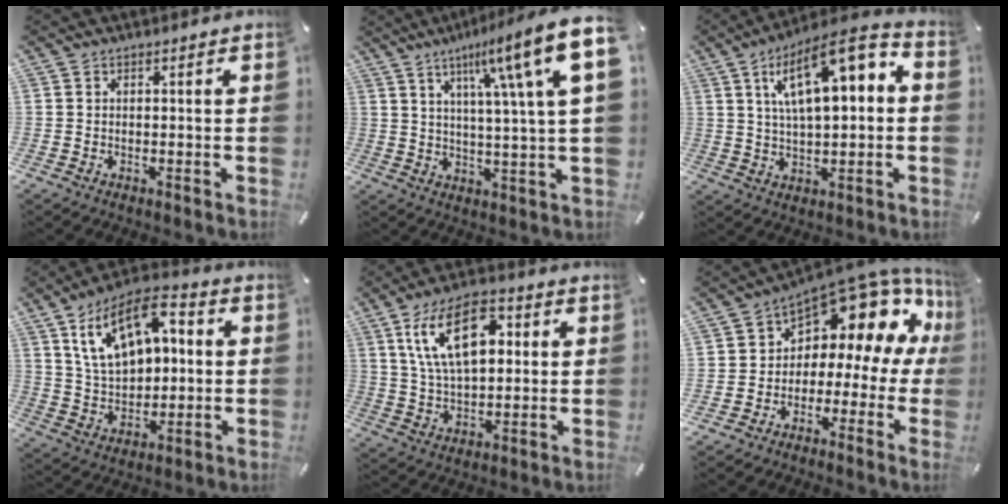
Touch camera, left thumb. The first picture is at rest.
{"total": 17.3, "force": [7.3, 3.0, 15.4], "torque": [-0.235, -0.036, 0.099]}
{"total": 14.9, "force": [6.1, 6.1, 12.1], "torque": [-0.189, -0.025, 0.100]}
{"total": 15.0, "force": [6.0, 9.9, 9.6], "torque": [-0.182, -0.010, 0.110]}
{"total": 15.4, "force": [5.0, 8.7, 11.7], "torque": [-0.236, 0.005, 0.083]}
{"total": 12.6, "force": [7.6, 7.1, 7.2], "torque": [-0.108, -0.077, 0.124]}